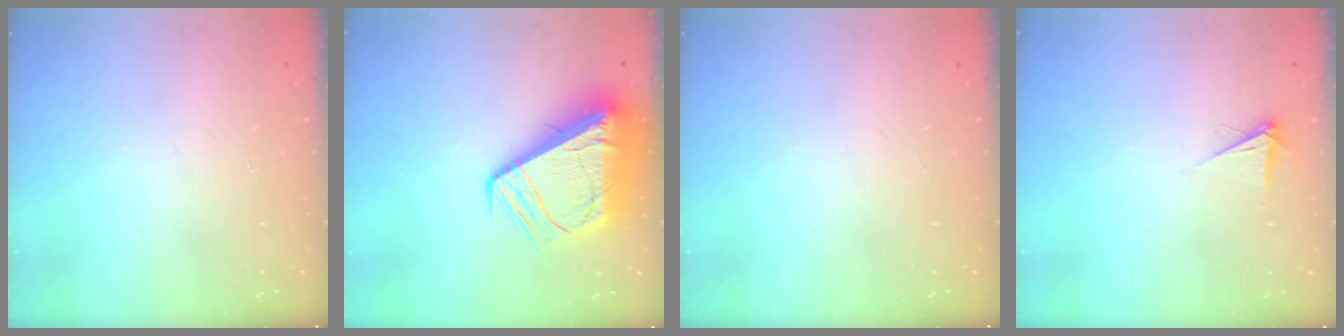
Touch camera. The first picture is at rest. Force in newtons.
{"total": 16.1, "press": 16.0, "slide": 1.9}
{"total": 0.0}
{"total": 4.1, "press": 4.1, "slide": 0.5}